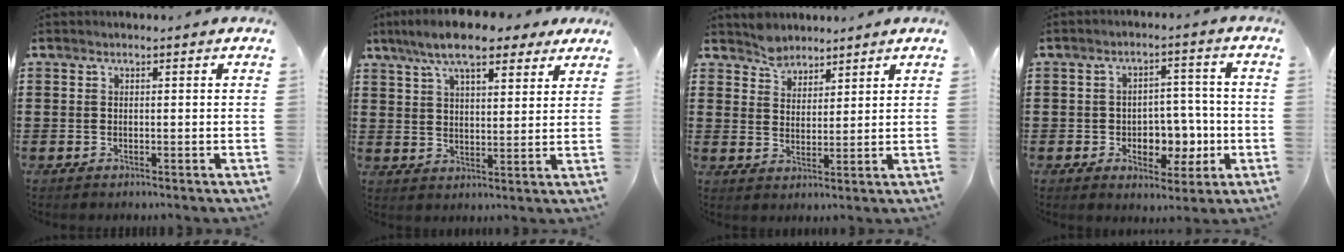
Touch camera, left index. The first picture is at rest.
{"total": 10.0, "force": [7.8, 2.7, 5.7], "torque": [-0.124, -0.005, 0.141]}
{"total": 3.6, "force": [3.3, 1.4, -0.3], "torque": [-0.009, 0.000, 0.066]}
{"total": 5.8, "force": [-1.3, 4.6, 3.4], "torque": [-0.056, 0.007, -0.026]}